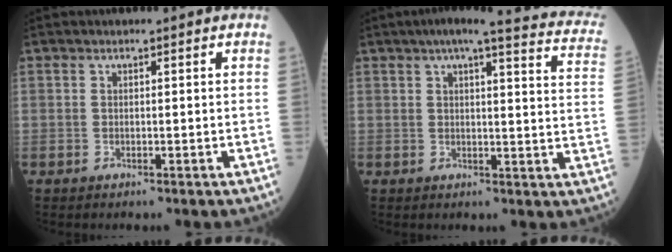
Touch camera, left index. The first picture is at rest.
{"total": 20.1, "force": [16.6, 2.1, 11.1], "torque": [-0.141, -0.007, 0.179]}